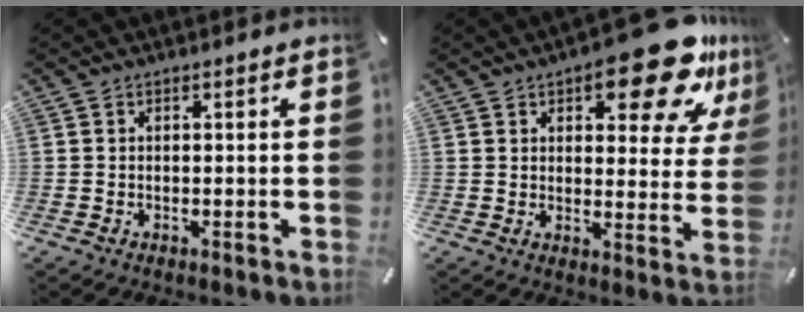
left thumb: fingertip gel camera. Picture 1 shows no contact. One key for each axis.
{"total": 17.7, "fx": 10.3, "fy": 7.2, "fz": 12.4, "tx": -0.152, "ty": -0.059, "tz": 0.163}